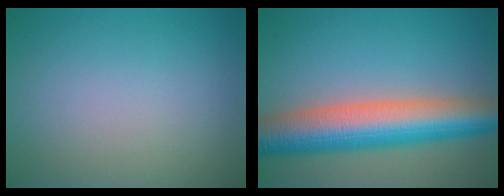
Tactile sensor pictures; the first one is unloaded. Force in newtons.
{"total": 9.8, "press": 9.8, "slide": 0.2}